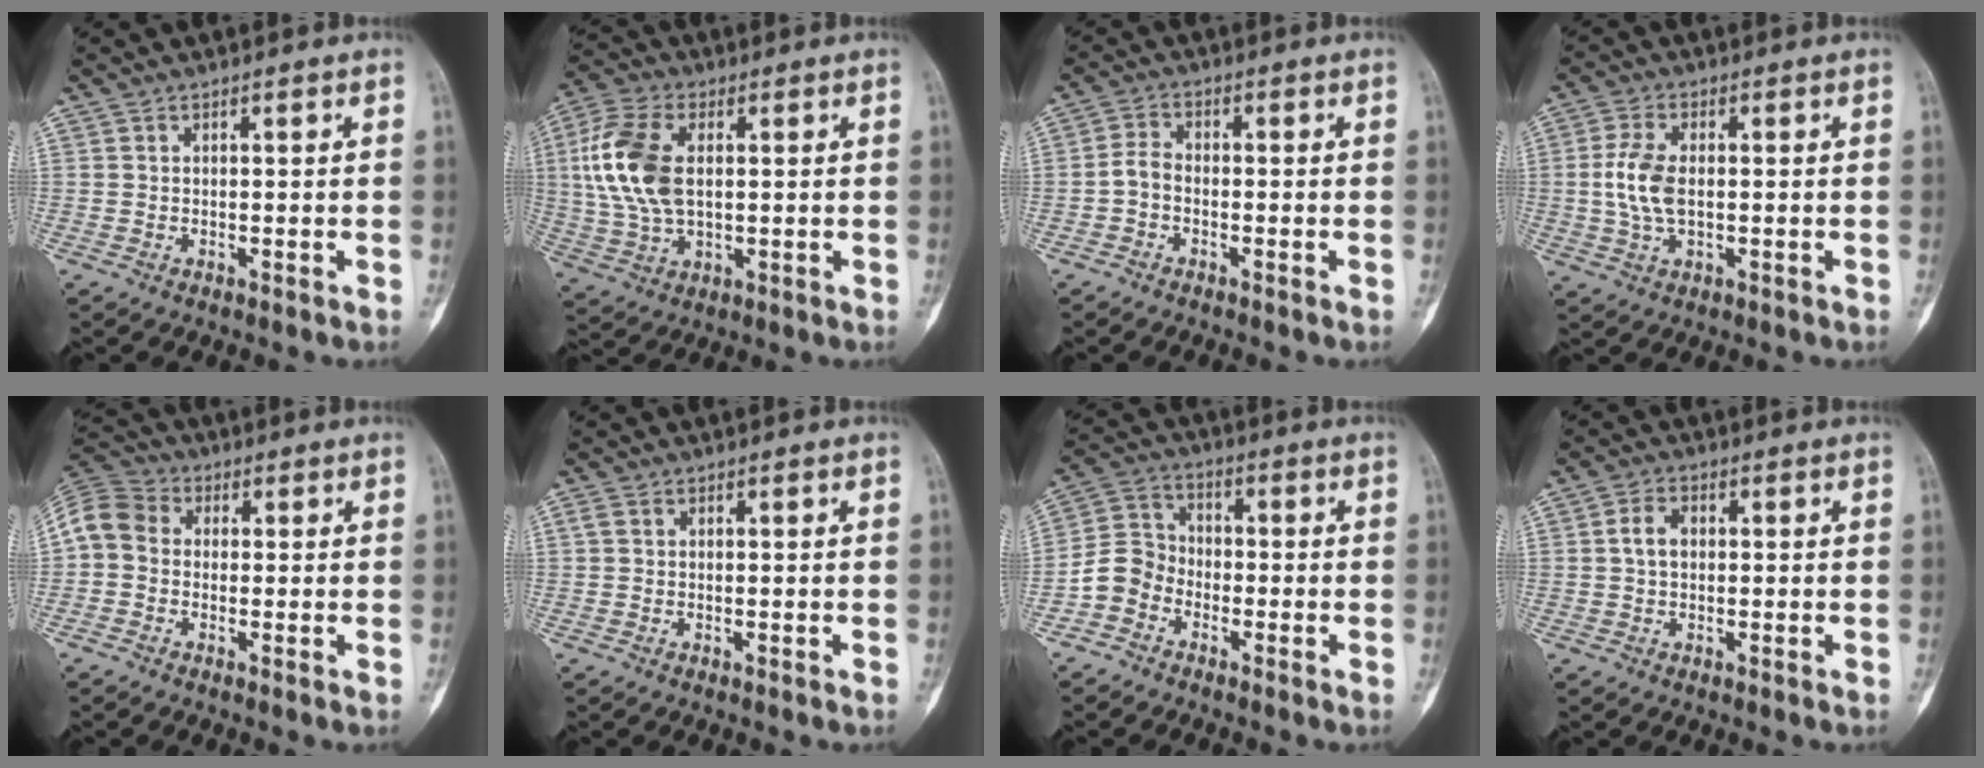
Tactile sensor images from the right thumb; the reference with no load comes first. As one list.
[{"total": 13.8, "force": [2.0, 7.9, 11.2], "torque": [-0.241, 0.006, 0.038]}, {"total": 3.1, "force": [-1.1, 1.9, 2.1], "torque": [-0.038, 0.017, -0.031]}, {"total": 7.2, "force": [0.0, 3.9, 6.0], "torque": [-0.133, 0.004, -0.003]}, {"total": 9.1, "force": [0.2, 7.5, 5.1], "torque": [-0.097, 0.026, -0.010]}, {"total": 1.0, "force": [0.2, 0.7, 0.6], "torque": [-0.018, 0.007, 0.007]}, {"total": 6.7, "force": [-3.2, 5.4, 2.1], "torque": [-0.027, 0.032, -0.075]}, {"total": 3.4, "force": [0.2, 2.3, 2.4], "torque": [-0.043, 0.011, 0.001]}]